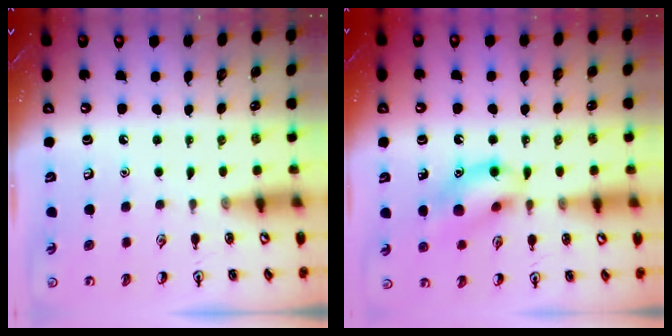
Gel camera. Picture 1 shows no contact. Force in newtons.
{"total": 13.1, "press": 13.1, "slide": 1.1}